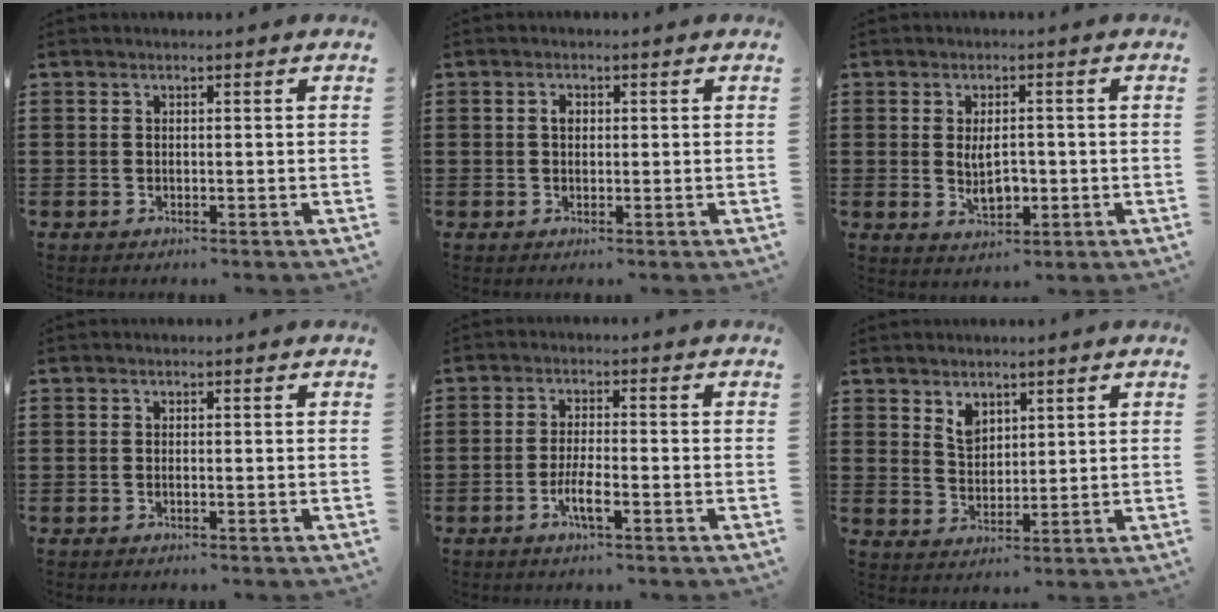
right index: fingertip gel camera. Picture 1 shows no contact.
{"total": 1.5, "force": [0.2, 1.0, 1.1], "torque": [-0.023, 0.007, 0.002]}
{"total": 4.9, "force": [-0.3, 2.4, 4.2], "torque": [-0.078, 0.000, -0.008]}
{"total": 0.0}
{"total": 4.1, "force": [-1.9, 0.8, 3.6], "torque": [-0.072, -0.003, -0.037]}
{"total": 3.5, "force": [2.4, 2.2, 1.1], "torque": [-0.021, 0.002, 0.044]}